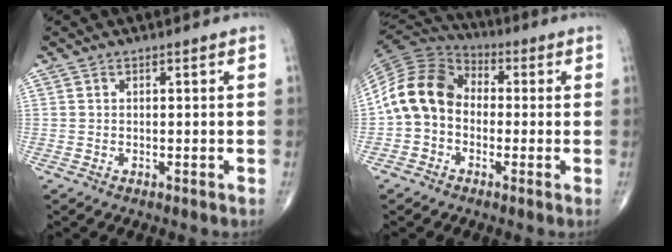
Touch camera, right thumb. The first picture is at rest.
{"total": 12.5, "force": [-1.1, 9.8, 7.6], "torque": [-0.139, 0.035, -0.036]}